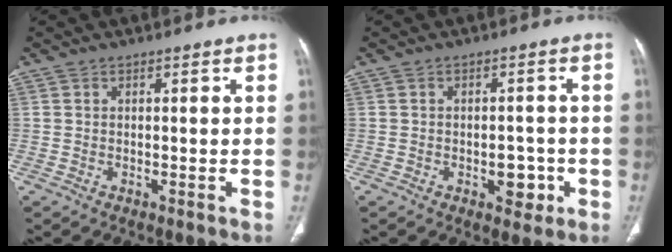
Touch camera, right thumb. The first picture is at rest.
{"total": 4.6, "force": [-1.6, 2.9, 3.2], "torque": [-0.019, 0.009, -0.016]}